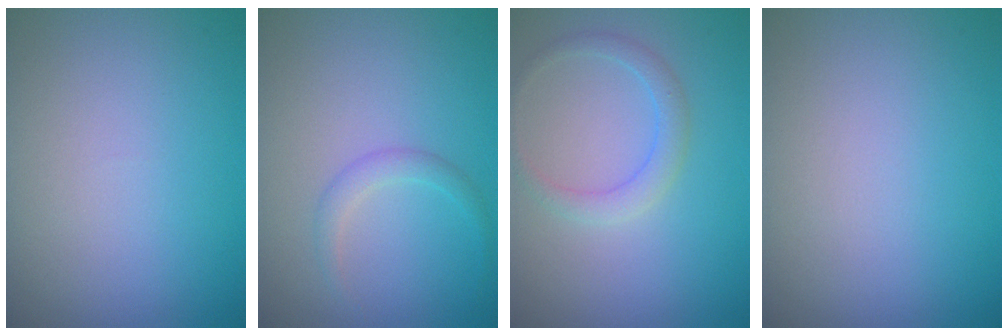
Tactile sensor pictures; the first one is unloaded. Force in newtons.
{"total": 1.4, "press": 1.3, "slide": 0.1}
{"total": 1.9, "press": 1.9, "slide": 0.1}
{"total": 0.0}